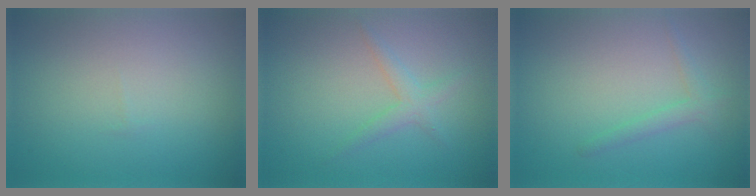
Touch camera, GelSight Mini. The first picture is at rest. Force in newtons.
{"total": 1.7, "press": 1.7, "slide": 0.1}
{"total": 1.4, "press": 1.4, "slide": 0.1}